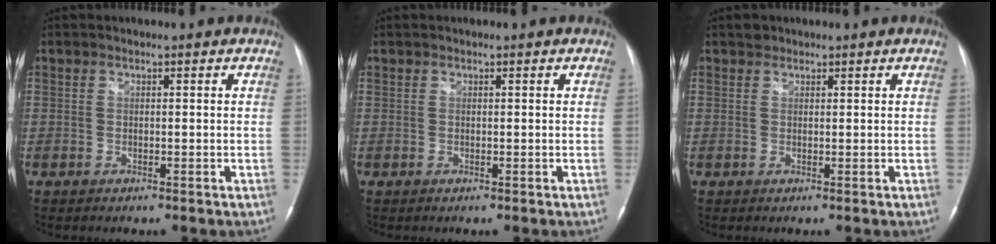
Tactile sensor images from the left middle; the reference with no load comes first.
{"total": 0.0}
{"total": 0.9, "force": [0.7, 0.5, 0.0], "torque": [0.003, 0.003, 0.008]}